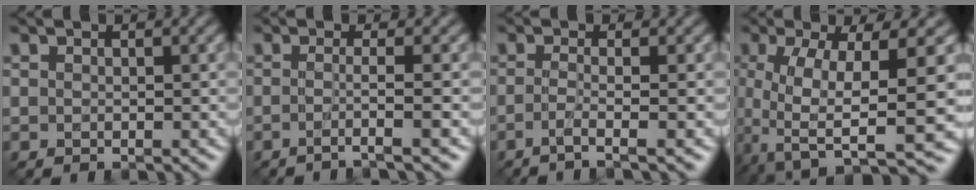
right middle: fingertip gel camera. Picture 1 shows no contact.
{"total": 2.9, "force": [-1.1, 0.6, 2.6], "torque": [-0.026, -0.008, -0.037]}
{"total": 3.0, "force": [-1.1, 0.8, 2.6], "torque": [-0.035, -0.008, -0.039]}
{"total": 11.6, "force": [-1.7, 3.8, 10.8], "torque": [-0.184, -0.023, -0.016]}